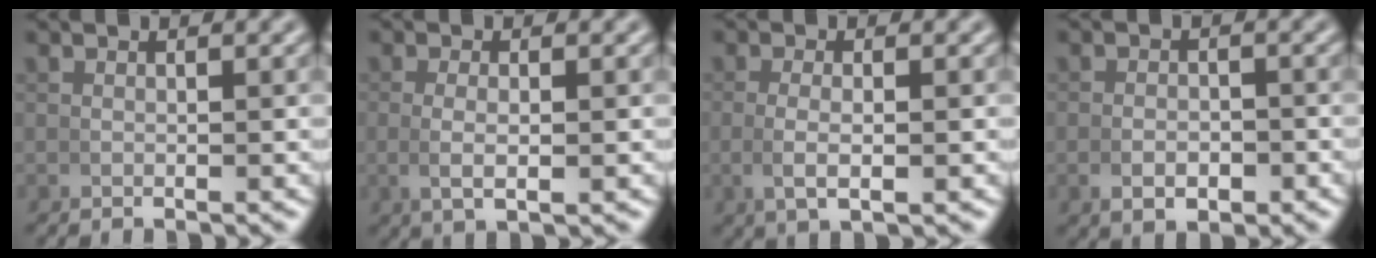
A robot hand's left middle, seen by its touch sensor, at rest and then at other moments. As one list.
[{"total": 2.2, "force": [-0.1, 0.6, 2.1], "torque": [-0.047, -0.007, 0.006]}, {"total": 2.5, "force": [-0.3, 0.7, 2.4], "torque": [-0.053, -0.006, 0.002]}, {"total": 2.4, "force": [-1.0, 1.4, 1.6], "torque": [-0.024, -0.005, -0.013]}]